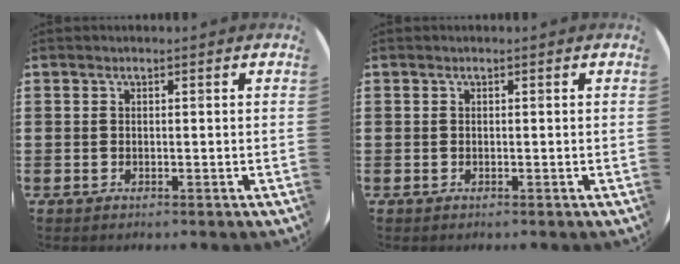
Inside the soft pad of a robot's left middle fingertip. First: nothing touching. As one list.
[{"total": 0.0}]